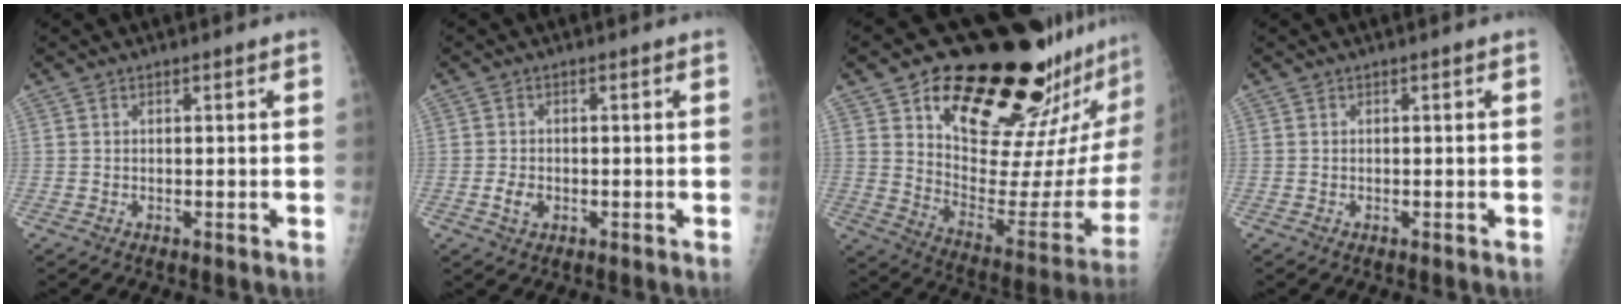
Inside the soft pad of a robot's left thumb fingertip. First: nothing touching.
{"total": 2.6, "force": [-0.7, 1.9, 1.6], "torque": [-0.025, 0.001, -0.011]}
{"total": 31.2, "force": [21.6, 10.0, 20.2], "torque": [-0.263, -0.109, 0.321]}
{"total": 0.0}